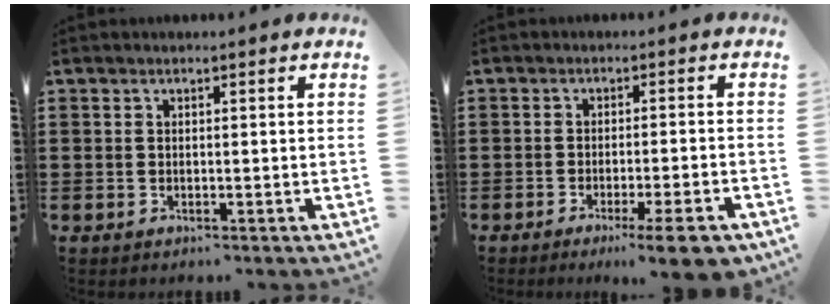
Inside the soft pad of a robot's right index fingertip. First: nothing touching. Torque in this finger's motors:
{"motor_torque": [1.12, -1.02, 0.25, 0.13]}